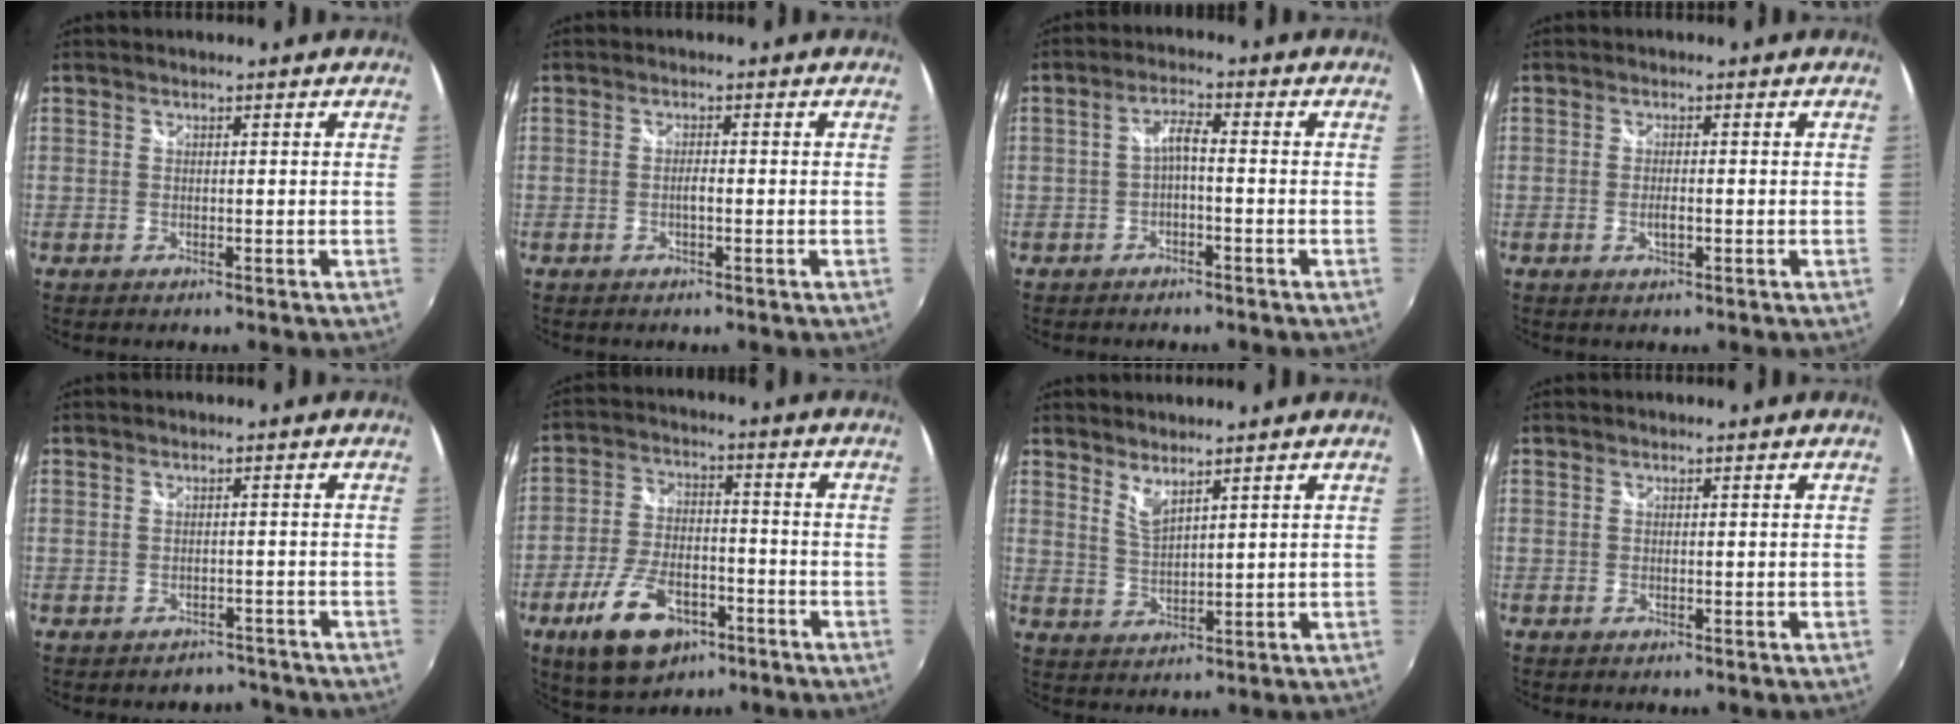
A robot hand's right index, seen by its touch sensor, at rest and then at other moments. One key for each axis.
{"total": 1.2, "fx": -0.5, "fy": 0.2, "fz": 1.1, "tx": -0.022, "ty": 0.001, "tz": -0.009}
{"total": 2.9, "fx": -1.1, "fy": 0.6, "fz": 2.6, "tx": -0.055, "ty": 0.007, "tz": -0.021}
{"total": 1.9, "fx": -0.6, "fy": 0.6, "fz": 1.7, "tx": -0.033, "ty": -0.003, "tz": -0.009}
{"total": 3.2, "fx": -2.7, "fy": 1.8, "fz": -0.3, "tx": 0.008, "ty": 0.012, "tz": -0.033}
{"total": 13.8, "fx": -7.3, "fy": 7.3, "fz": 9.1, "tx": -0.194, "ty": -0.008, "tz": -0.123}
{"total": 3.6, "fx": 2.9, "fy": 0.6, "fz": 1.9, "tx": -0.036, "ty": -0.006, "tz": 0.052}
{"total": 0.0}